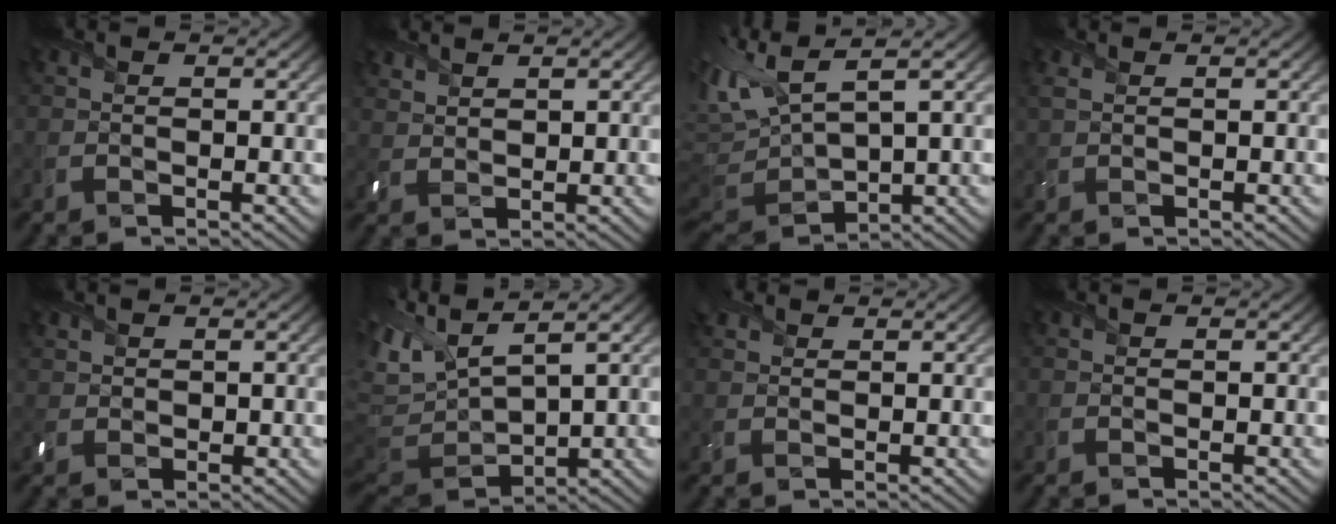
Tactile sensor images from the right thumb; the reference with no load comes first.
{"total": 2.5, "force": [2.0, 0.9, 1.0], "torque": [-0.030, 0.003, 0.050]}
{"total": 10.8, "force": [4.1, 4.1, 9.2], "torque": [-0.254, 0.002, 0.080]}
{"total": 1.2, "force": [0.7, 0.5, 0.8], "torque": [-0.027, 0.002, 0.017]}
{"total": 1.5, "force": [0.9, 1.1, 0.5], "torque": [-0.015, -0.001, 0.022]}
{"total": 9.0, "force": [4.1, 3.3, 7.3], "torque": [-0.197, 0.003, 0.082]}
{"total": 1.6, "force": [1.2, 0.9, 0.5], "torque": [-0.016, 0.008, 0.028]}
{"total": 0.0}